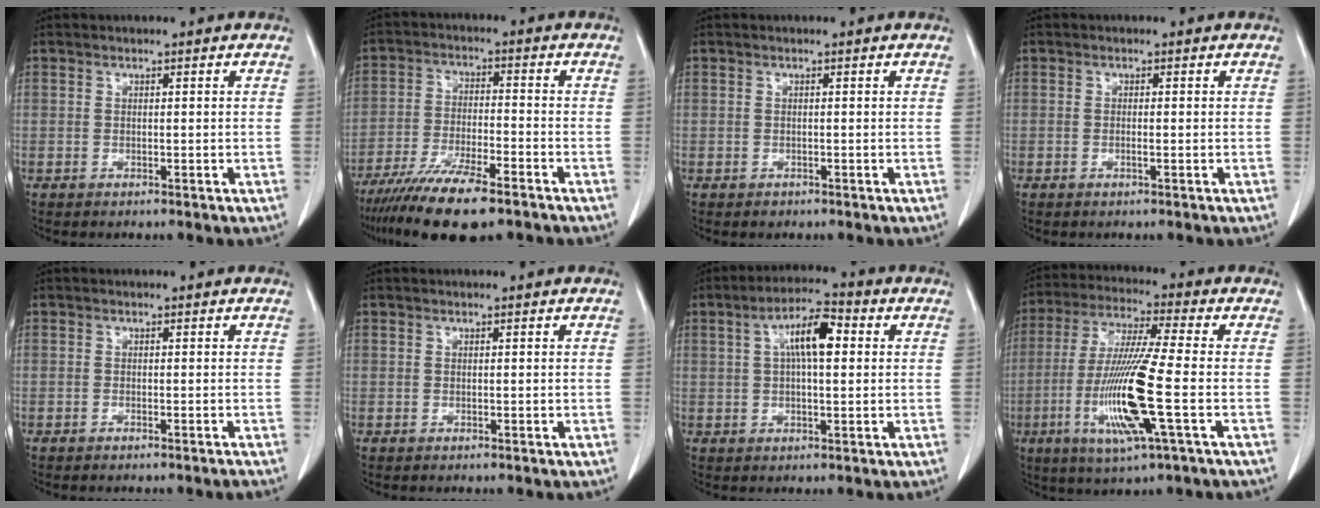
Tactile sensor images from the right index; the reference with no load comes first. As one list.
[{"total": 12.7, "force": [-9.3, 2.5, 8.3], "torque": [-0.148, -0.026, -0.158]}, {"total": 0.7, "force": [-0.4, 0.6, 0.0], "torque": [-0.003, 0.004, -0.005]}, {"total": 0.8, "force": [-0.2, 0.0, 0.8], "torque": [-0.016, -0.001, -0.002]}, {"total": 1.1, "force": [-0.9, -0.3, 0.4], "torque": [-0.006, 0.003, -0.015]}, {"total": 0.0}, {"total": 7.7, "force": [1.8, 2.1, 7.2], "torque": [-0.132, 0.022, 0.027]}, {"total": 14.7, "force": [-3.7, 0.0, 14.2], "torque": [-0.295, -0.019, -0.075]}]